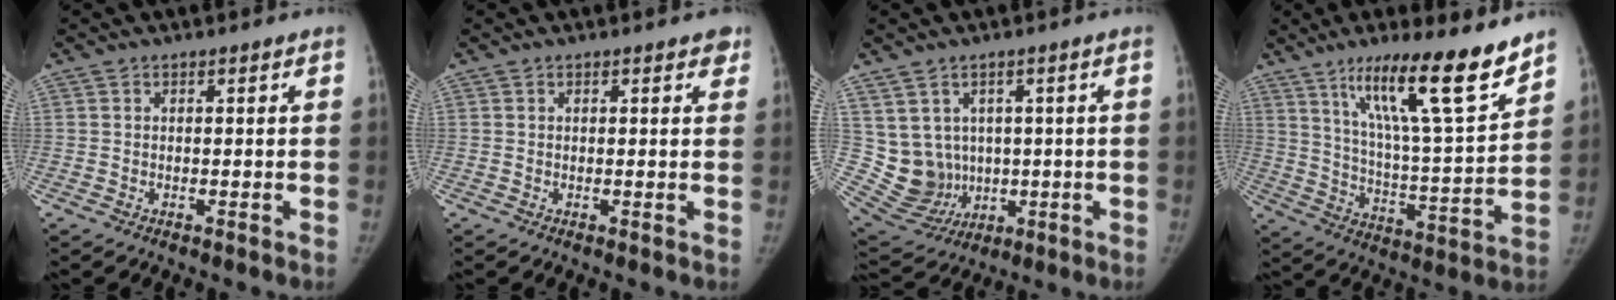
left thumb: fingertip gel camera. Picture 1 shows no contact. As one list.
[{"total": 1.8, "force": [1.1, 0.9, 1.1], "torque": [0.004, -0.002, 0.008]}, {"total": 9.8, "force": [1.4, 9.0, 3.6], "torque": [-0.038, -0.005, 0.060]}, {"total": 19.3, "force": [13.2, 2.5, 13.8], "torque": [-0.201, -0.077, 0.222]}]